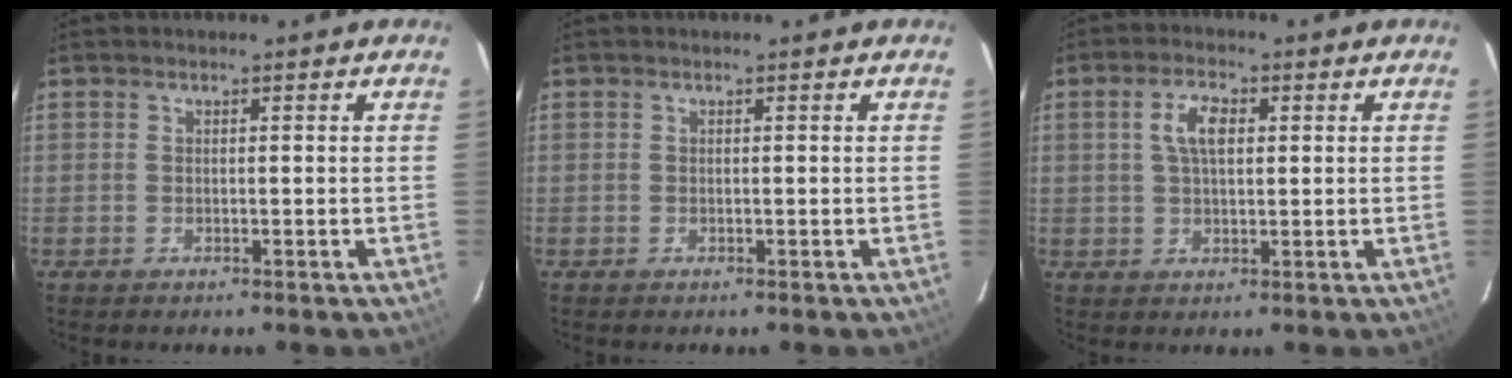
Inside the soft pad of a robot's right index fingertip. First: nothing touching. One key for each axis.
{"total": 0.0}
{"total": 5.1, "fx": 1.4, "fy": 2.5, "fz": 4.2, "tx": -0.080, "ty": 0.011, "tz": 0.027}